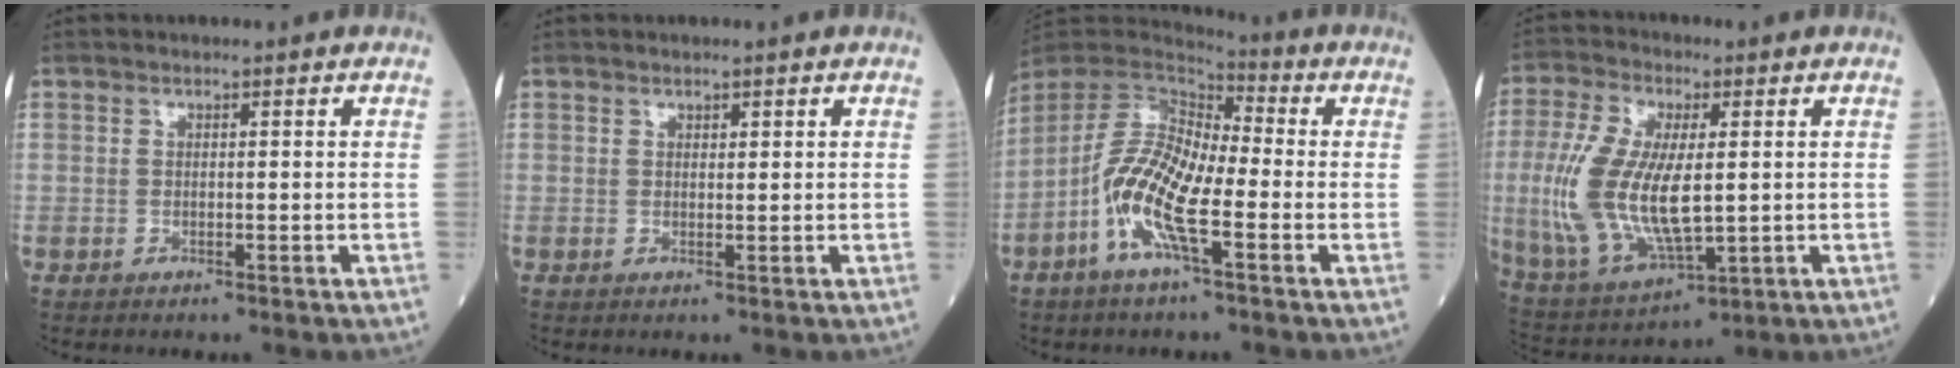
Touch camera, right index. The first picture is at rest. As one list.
[{"total": 0.8, "force": [0.6, 0.4, 0.4], "torque": [-0.004, -0.002, 0.008]}, {"total": 12.5, "force": [-3.7, 3.2, 11.5], "torque": [-0.239, 0.005, -0.080]}, {"total": 15.8, "force": [0.1, 6.3, 14.5], "torque": [-0.319, -0.008, 0.014]}]